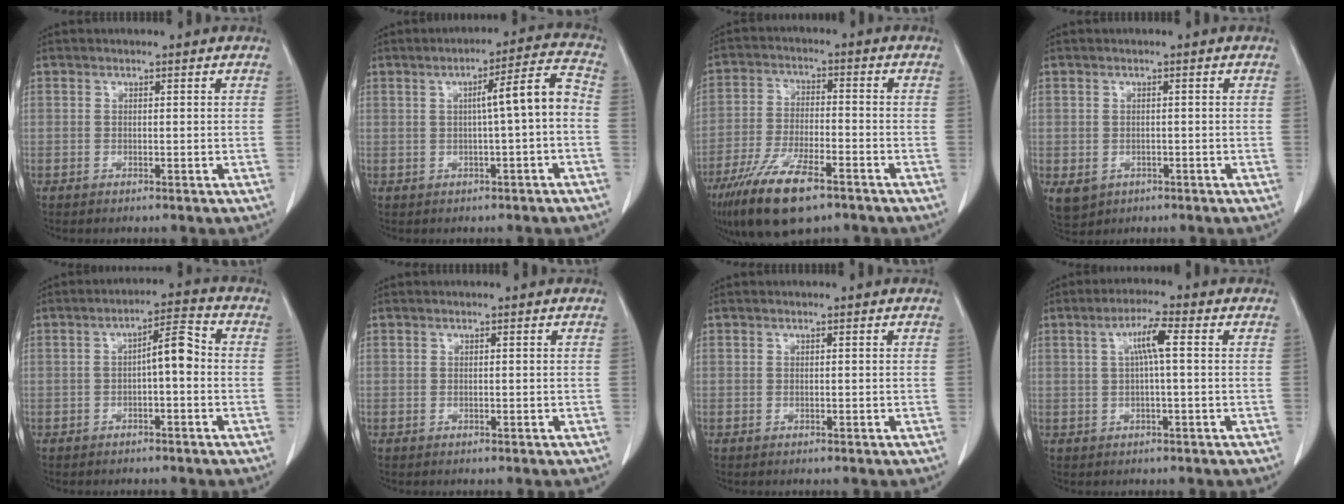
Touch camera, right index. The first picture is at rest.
{"total": 7.5, "force": [-0.4, 0.5, 7.5], "torque": [-0.109, 0.024, -0.005]}
{"total": 13.6, "force": [-8.8, 3.9, 9.6], "torque": [-0.191, -0.021, -0.156]}
{"total": 6.5, "force": [-2.6, 5.4, 2.4], "torque": [-0.060, 0.000, -0.026]}
{"total": 5.7, "force": [-0.5, 1.6, 5.4], "torque": [-0.088, 0.031, -0.008]}
{"total": 0.0}
{"total": 0.0}
{"total": 5.1, "force": [1.0, 0.6, 4.9], "torque": [-0.095, 0.013, 0.020]}